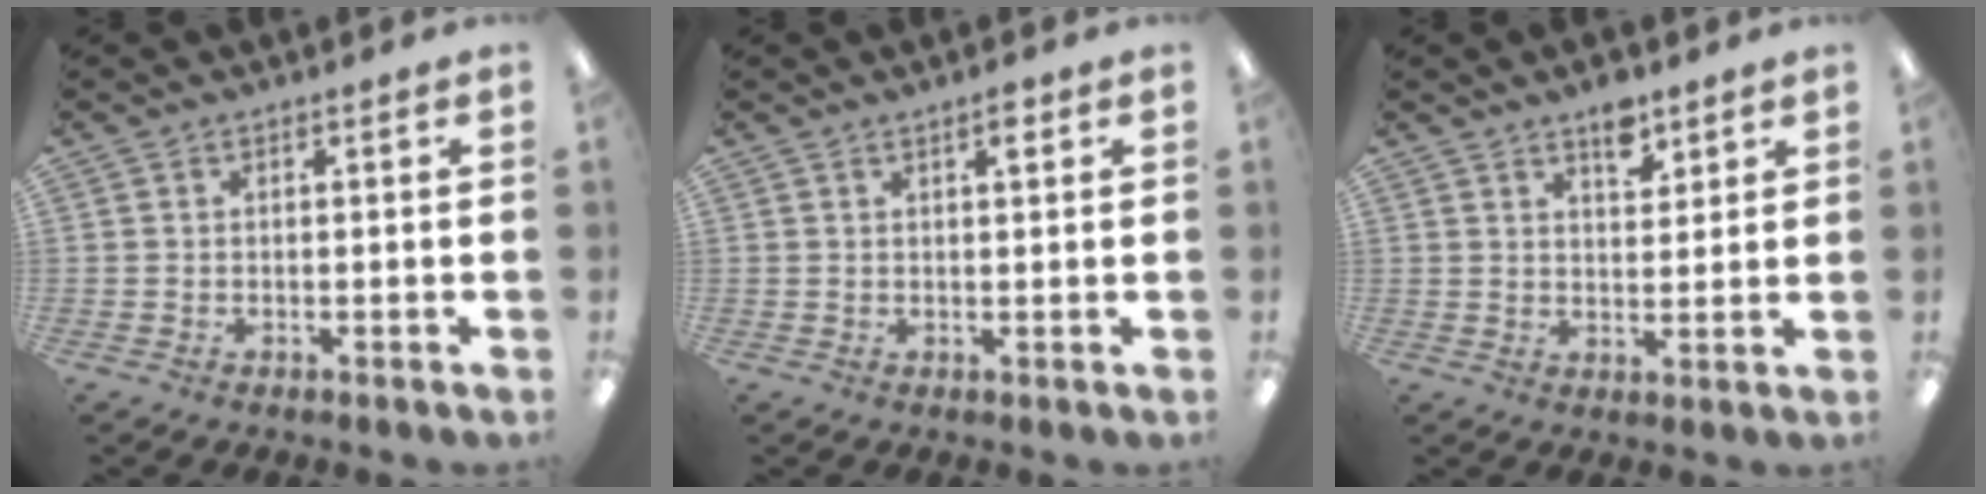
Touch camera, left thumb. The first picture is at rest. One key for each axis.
{"total": 2.6, "fx": 1.7, "fy": 0.7, "fz": 1.8, "tx": -0.022, "ty": -0.003, "tz": 0.025}
{"total": 6.0, "fx": 4.3, "fy": 2.8, "fz": 2.9, "tx": -0.027, "ty": -0.026, "tz": 0.072}